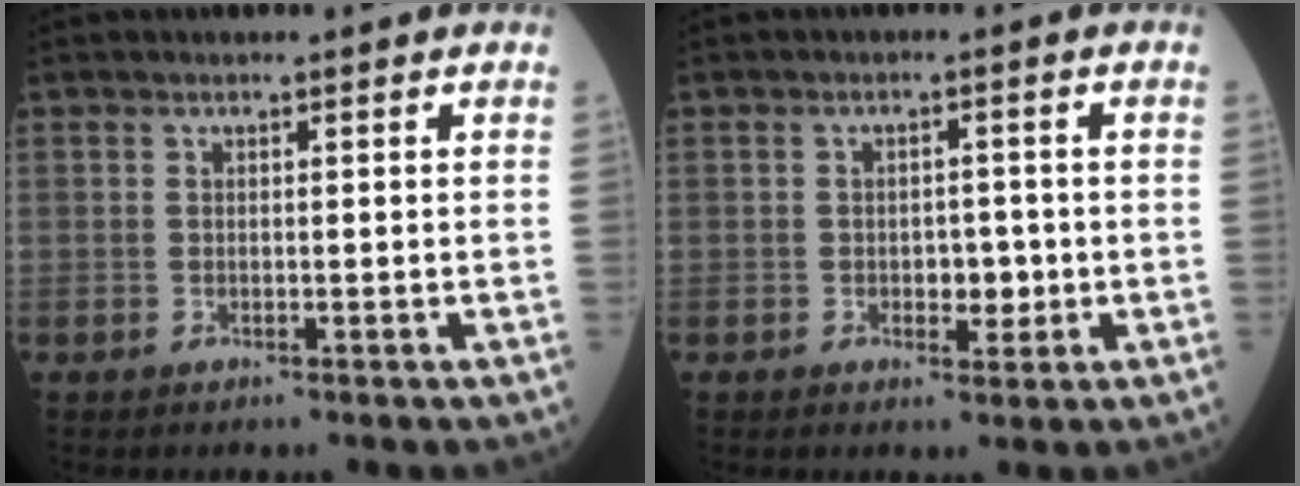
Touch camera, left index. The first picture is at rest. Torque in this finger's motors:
{"motor_torque": [0.13, 0.15, 0.05, 0.01]}